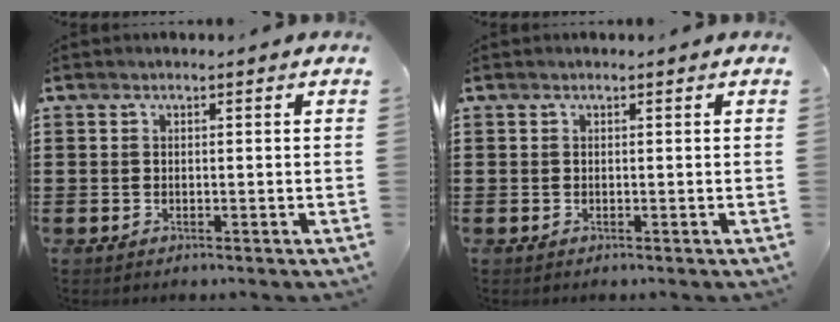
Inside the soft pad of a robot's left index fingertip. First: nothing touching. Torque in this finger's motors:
{"motor_torque": [0.00, 0.00, 0.00, 0.00]}